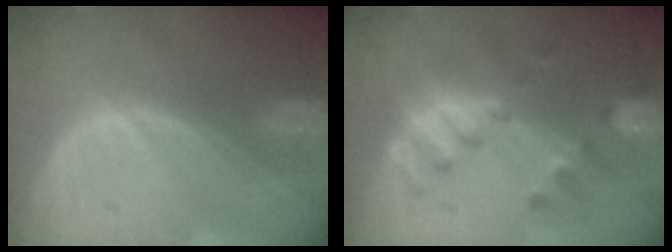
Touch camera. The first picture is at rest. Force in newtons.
{"total": 7.6, "press": 6.8, "slide": 3.5}